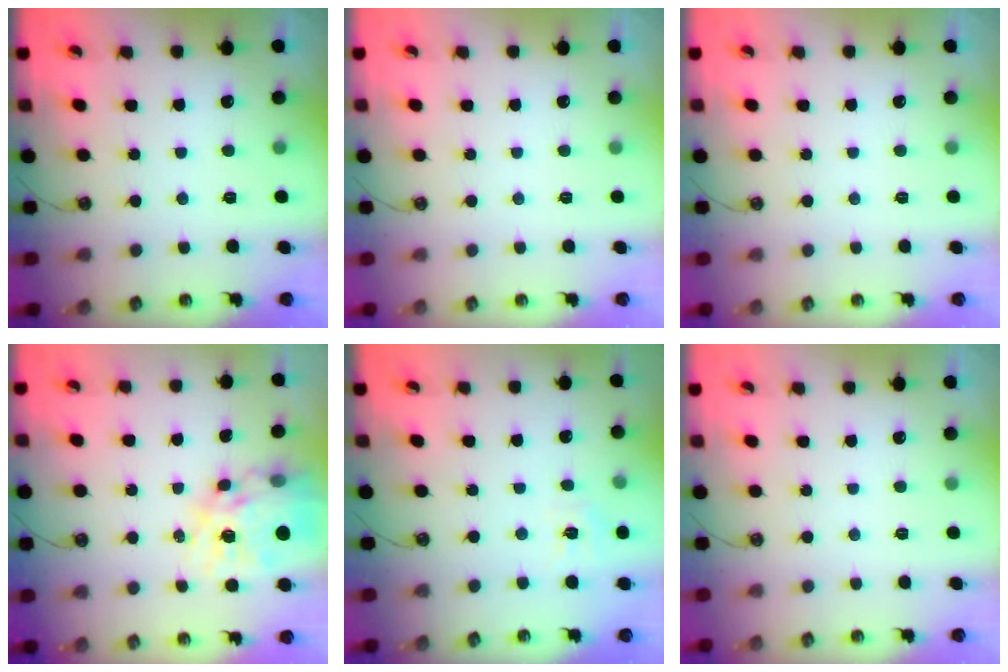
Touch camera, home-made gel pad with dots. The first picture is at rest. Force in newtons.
{"total": 0.0}
{"total": 0.0}
{"total": 16.7, "press": 16.6, "slide": 1.5}
{"total": 5.7, "press": 5.7, "slide": 0.6}
{"total": 0.0}